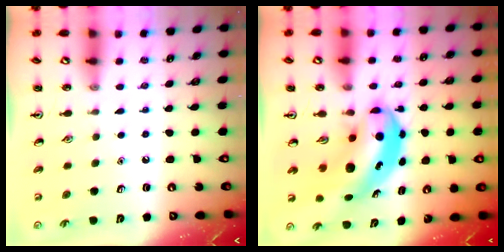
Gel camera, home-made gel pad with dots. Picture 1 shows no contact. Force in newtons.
{"total": 8.7, "press": 8.3, "slide": 2.3}